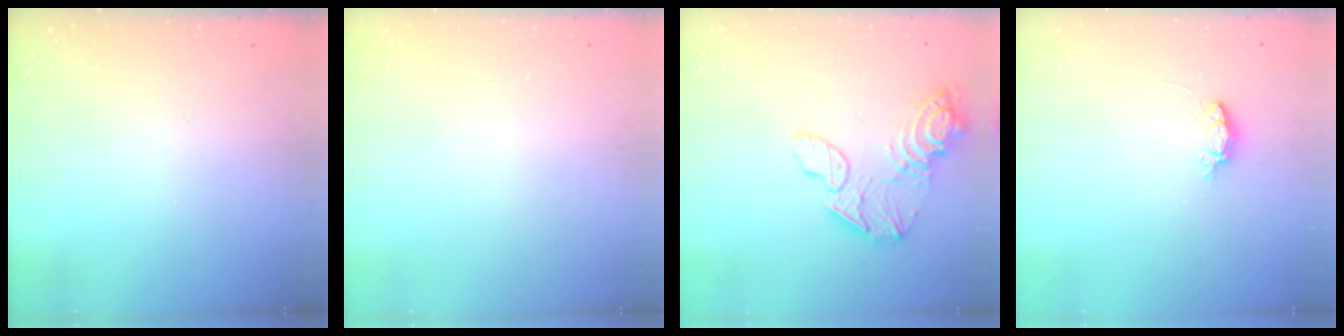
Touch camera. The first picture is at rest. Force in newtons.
{"total": 0.0}
{"total": 12.6, "press": 12.4, "slide": 2.0}
{"total": 3.5, "press": 3.4, "slide": 0.5}